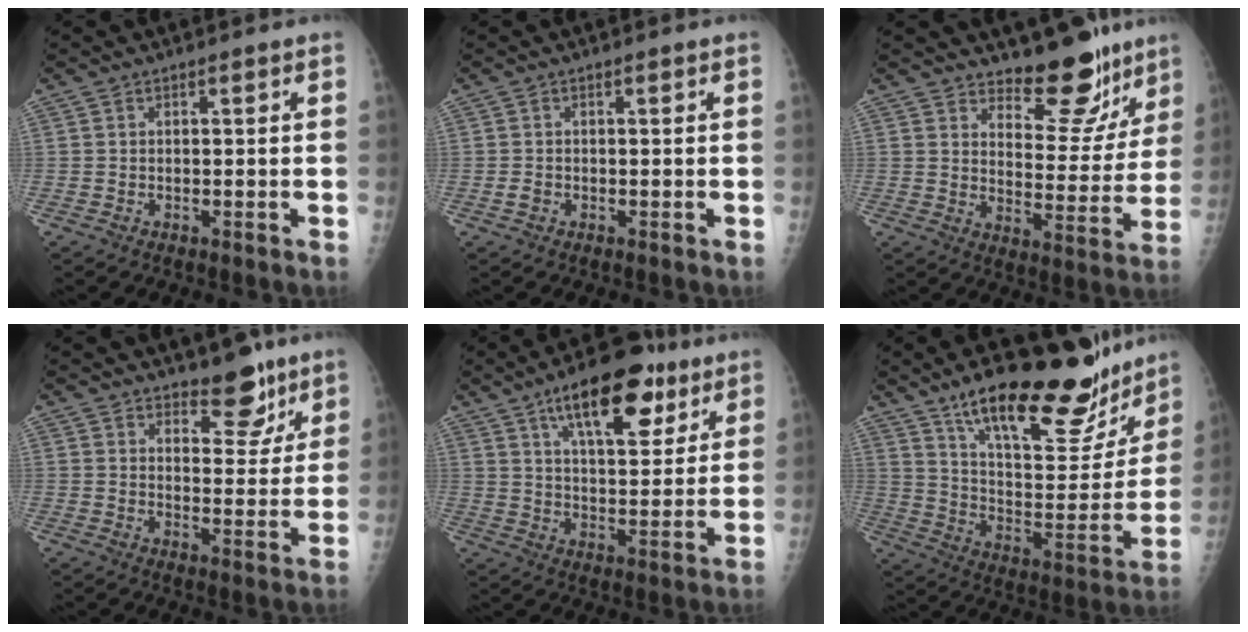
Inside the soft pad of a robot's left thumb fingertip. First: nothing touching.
{"total": 1.2, "force": [-0.4, 0.9, 0.6], "torque": [-0.010, 0.001, -0.006]}
{"total": 12.1, "force": [10.1, 4.8, 4.6], "torque": [-0.019, -0.090, 0.146]}
{"total": 7.8, "force": [5.8, 3.8, 3.6], "torque": [-0.011, -0.038, 0.083]}
{"total": 17.1, "force": [9.7, 7.2, 12.1], "torque": [-0.144, -0.032, 0.150]}
{"total": 26.9, "force": [19.3, 9.0, 16.4], "torque": [-0.199, -0.084, 0.299]}